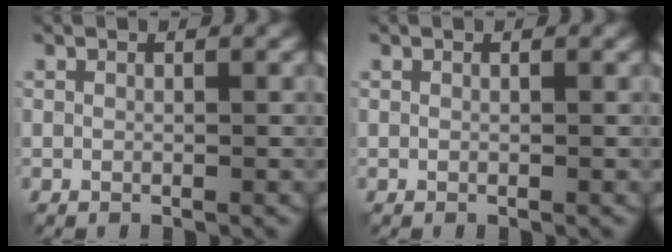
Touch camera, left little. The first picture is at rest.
{"total": 0.0}